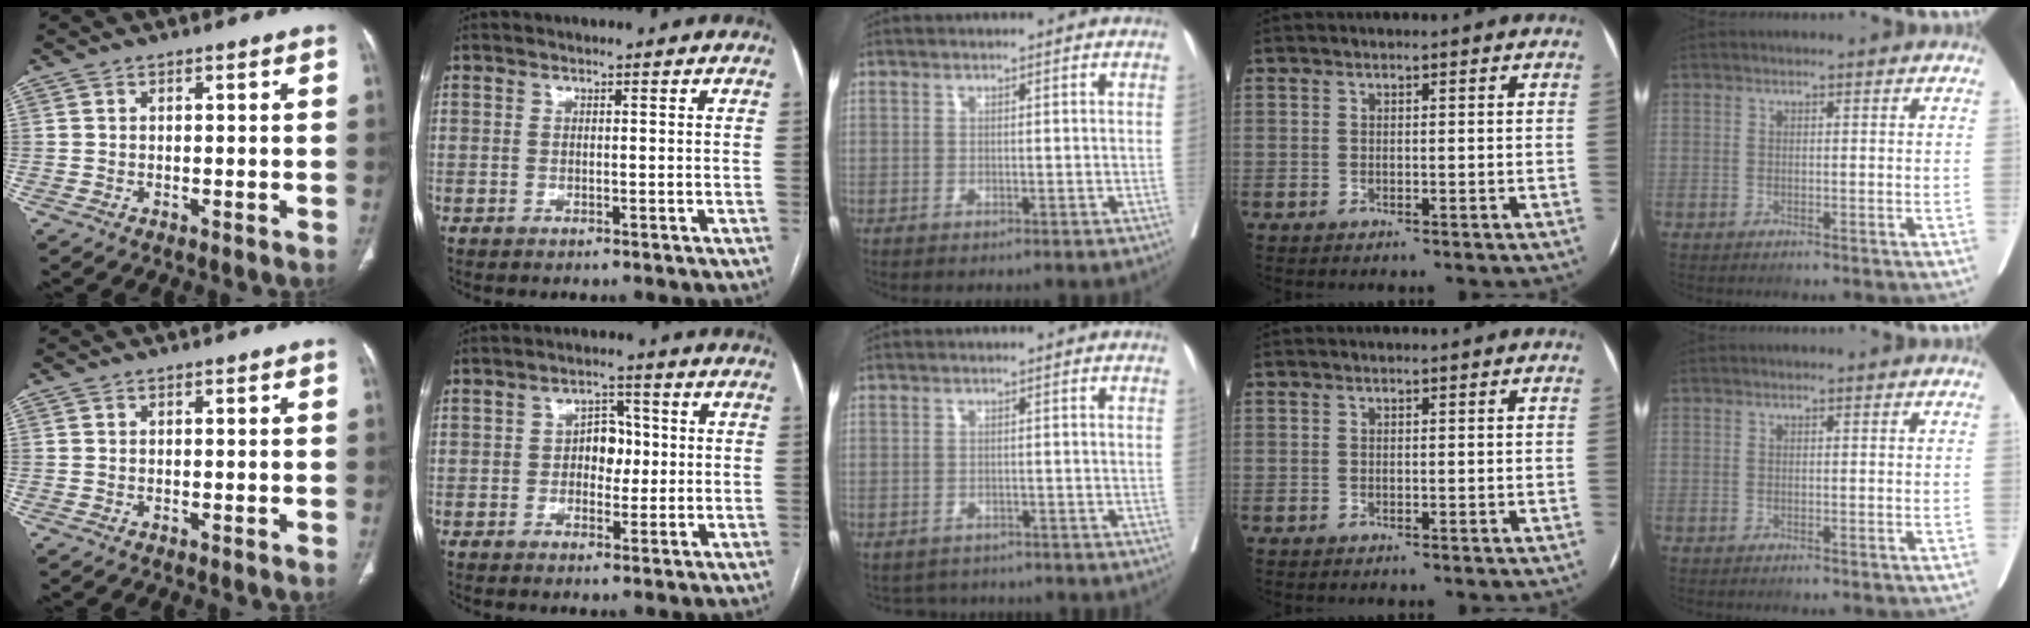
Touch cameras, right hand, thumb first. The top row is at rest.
{"index": {"total": 4.6, "force": [0.0, 3.0, 3.5], "torque": [-0.051, 0.015, 0.000]}, "middle": {"total": 3.1, "force": [-2.7, 1.5, -0.3], "torque": [0.004, 0.004, -0.040]}}